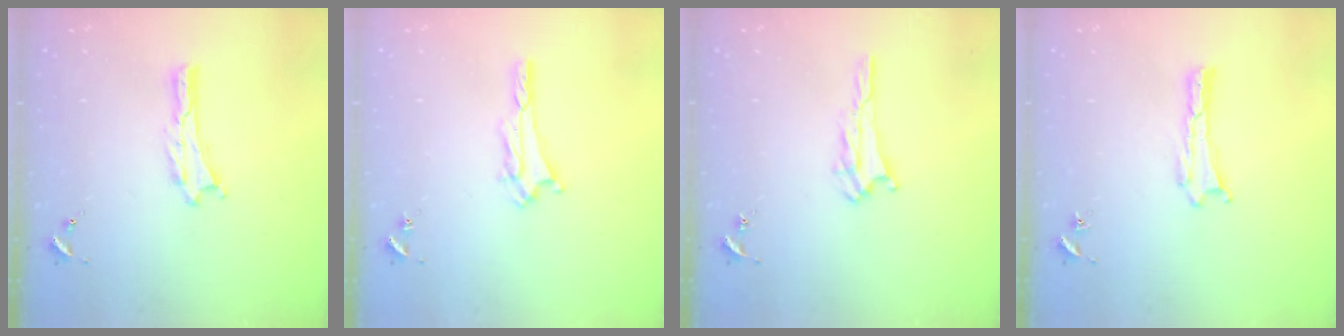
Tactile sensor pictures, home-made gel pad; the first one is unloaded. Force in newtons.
{"total": 2.4, "press": 2.4, "slide": 0.4}
{"total": 1.7, "press": 1.7, "slide": 0.2}
{"total": 0.0}